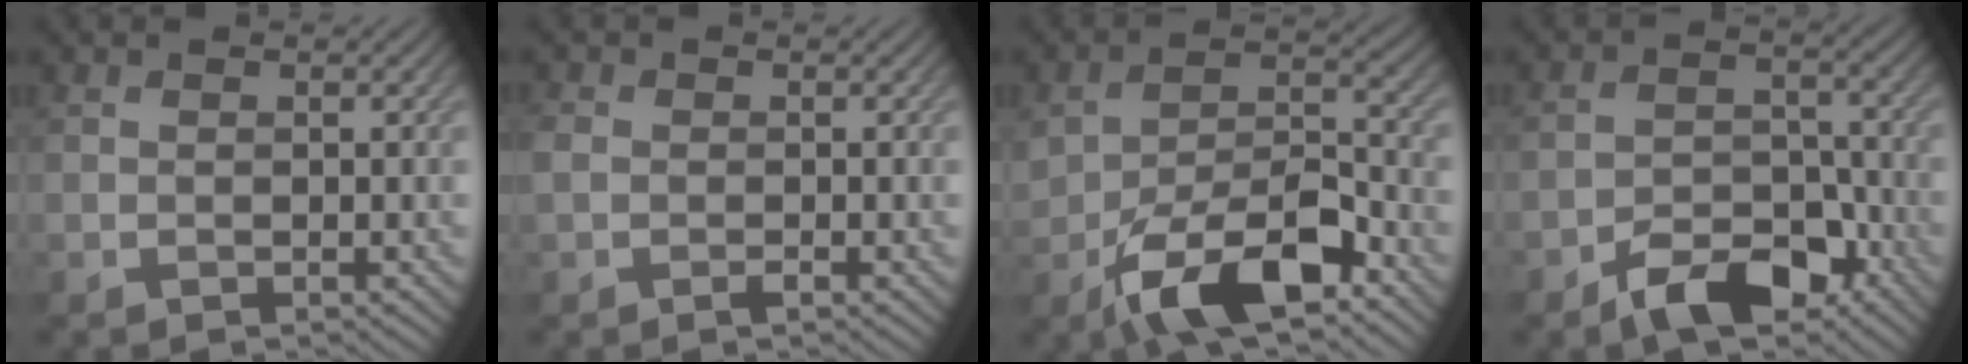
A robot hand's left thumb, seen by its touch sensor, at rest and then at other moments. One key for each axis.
{"total": 2.1, "fx": -0.8, "fy": 1.5, "fz": 1.3, "tx": -0.032, "ty": -0.003, "tz": -0.021}
{"total": 11.5, "fx": -6.4, "fy": 5.3, "fz": 7.9, "tx": -0.145, "ty": -0.014, "tz": -0.115}
{"total": 7.6, "fx": -5.2, "fy": 3.6, "fz": 4.2, "tx": -0.065, "ty": 0.006, "tz": -0.099}